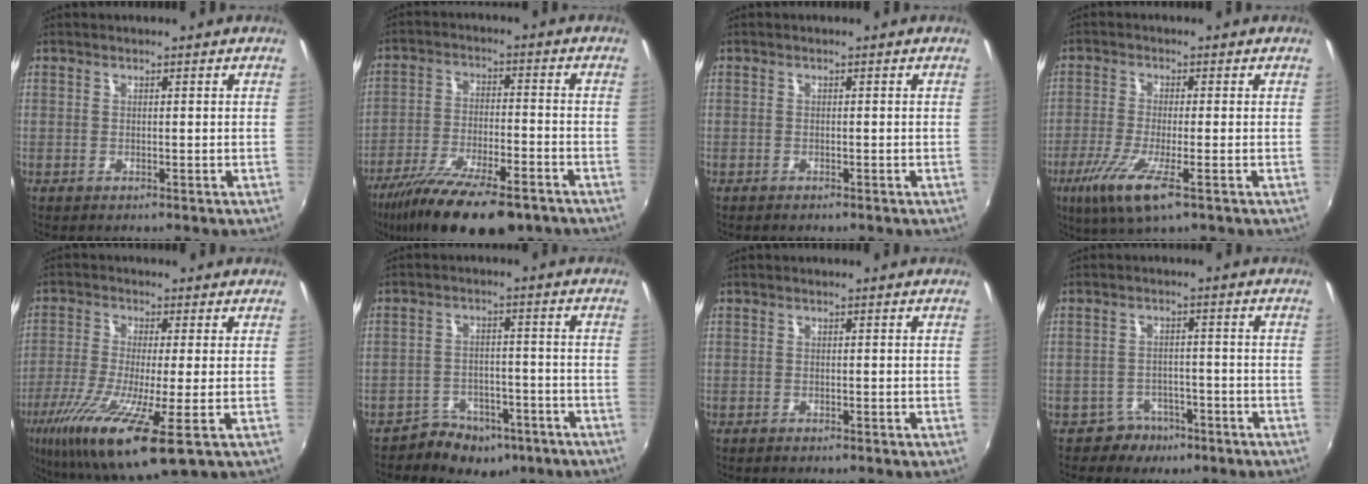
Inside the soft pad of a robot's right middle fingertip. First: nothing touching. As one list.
[{"total": 18.6, "force": [-13.5, 5.5, 11.6], "torque": [-0.227, -0.047, -0.222]}, {"total": 0.6, "force": [-0.5, 0.2, 0.2], "torque": [-0.006, -0.003, -0.010]}, {"total": 9.1, "force": [-4.6, 1.2, 7.8], "torque": [-0.172, -0.034, -0.086]}, {"total": 16.7, "force": [-7.1, 2.6, 14.9], "torque": [-0.312, -0.060, -0.129]}, {"total": 9.3, "force": [-6.5, 5.9, 2.9], "torque": [-0.075, 0.019, -0.086]}, {"total": 0.8, "force": [-0.7, 0.3, 0.3], "torque": [-0.009, -0.004, -0.014]}, {"total": 5.4, "force": [-3.7, 3.9, 0.6], "torque": [-0.022, 0.011, -0.051]}]